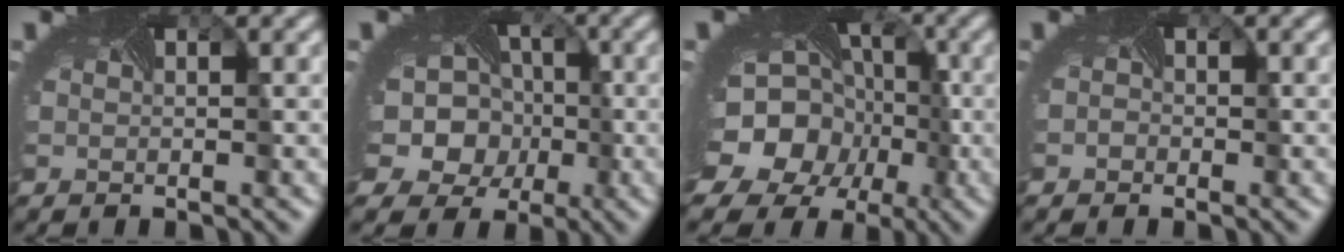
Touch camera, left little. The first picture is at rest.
{"total": 13.6, "force": [-1.7, 11.8, 6.6], "torque": [-0.148, -0.006, -0.050]}
{"total": 17.0, "force": [-5.0, 13.8, 8.6], "torque": [-0.165, -0.036, -0.084]}
{"total": 1.1, "force": [-0.3, 1.0, 0.4], "torque": [0.003, 0.000, -0.007]}